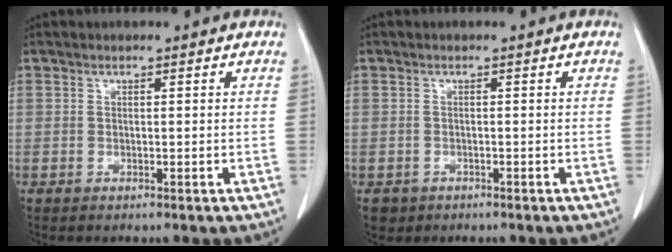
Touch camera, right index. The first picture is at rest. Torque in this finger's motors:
{"motor_torque": [-0.10, -0.05, -0.72, -0.21]}